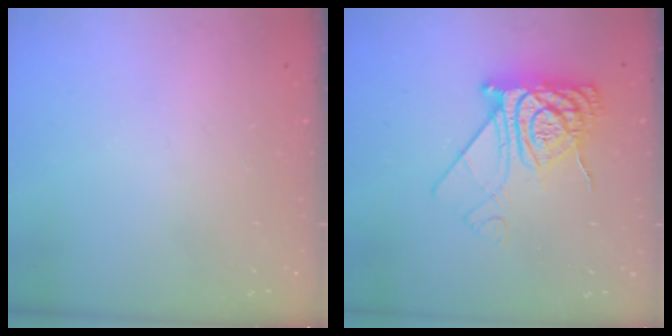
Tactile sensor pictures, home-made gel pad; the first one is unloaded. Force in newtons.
{"total": 12.3, "press": 12.3, "slide": 1.0}